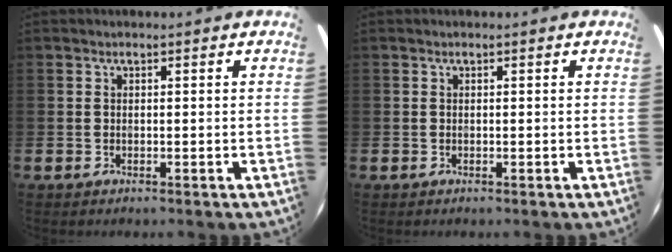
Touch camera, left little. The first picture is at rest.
{"total": 0.0}